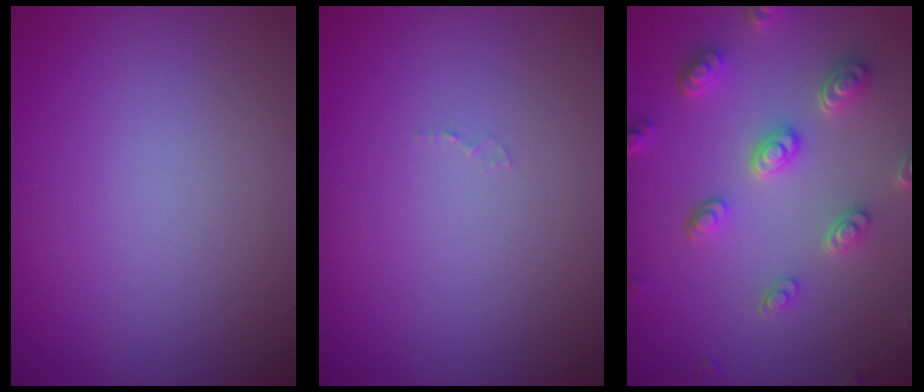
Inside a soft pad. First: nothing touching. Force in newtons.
{"total": 0.5, "press": 0.5, "slide": 0.1}
{"total": 4.4, "press": 3.6, "slide": 2.6}